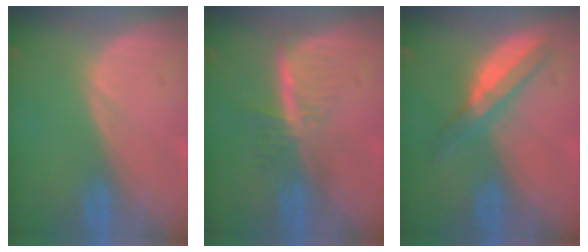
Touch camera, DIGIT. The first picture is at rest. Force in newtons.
{"total": 6.0, "press": 5.1, "slide": 3.0}
{"total": 4.9, "press": 4.8, "slide": 0.7}